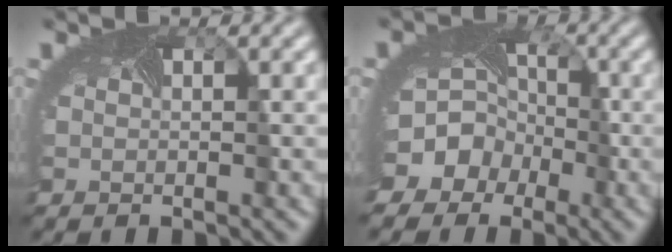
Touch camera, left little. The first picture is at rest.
{"total": 10.3, "force": [-4.1, 8.8, 3.7], "torque": [-0.078, -0.013, -0.083]}